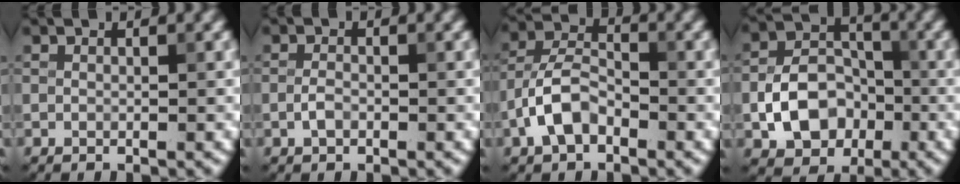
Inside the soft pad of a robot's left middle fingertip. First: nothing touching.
{"total": 1.2, "force": [-0.4, 0.7, 0.9], "torque": [-0.019, 0.001, -0.011]}
{"total": 4.4, "force": [-2.2, 2.5, 2.9], "torque": [-0.058, 0.012, -0.050]}
{"total": 6.5, "force": [-2.0, 4.8, 4.0], "torque": [-0.068, -0.002, -0.032]}